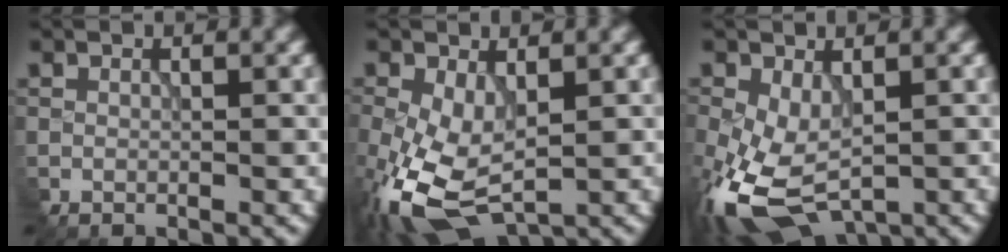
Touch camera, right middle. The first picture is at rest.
{"total": 7.8, "force": [-2.0, 4.1, 6.3], "torque": [-0.168, -0.018, -0.033]}
{"total": 8.3, "force": [-2.8, 4.4, 6.5], "torque": [-0.170, -0.020, -0.046]}